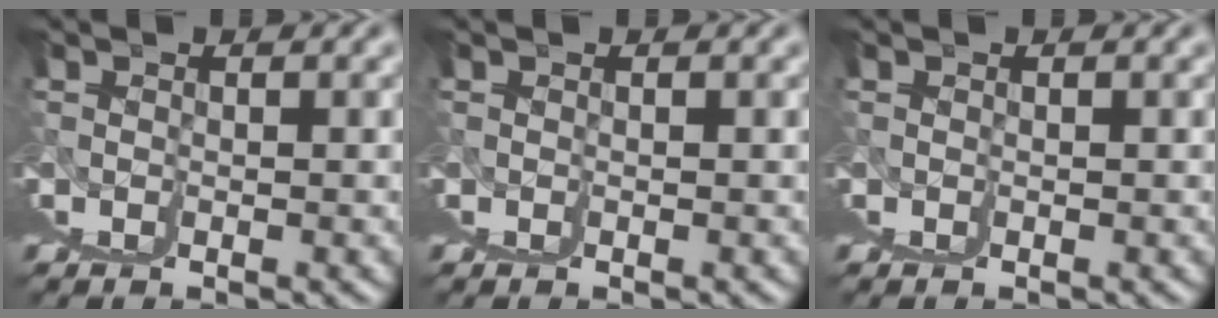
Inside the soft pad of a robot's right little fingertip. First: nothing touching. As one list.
[{"total": 0.0}, {"total": 0.0}]